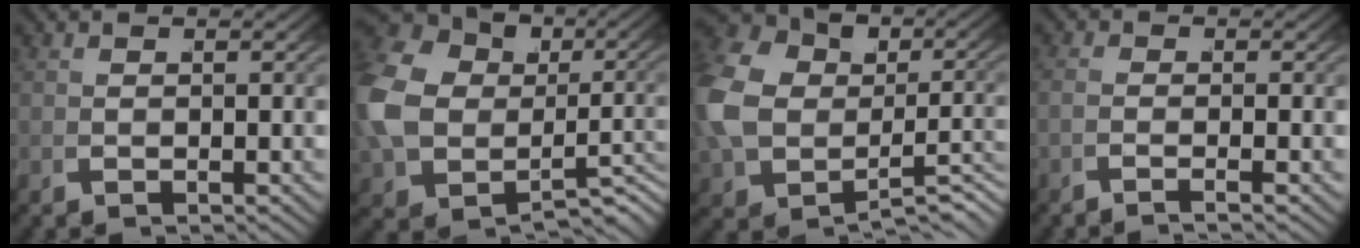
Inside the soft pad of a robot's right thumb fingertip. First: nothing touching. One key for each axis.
{"total": 12.1, "fx": -0.7, "fy": 9.6, "fz": 7.3, "tx": -0.186, "ty": -0.042, "tz": 0.012}
{"total": 10.0, "fx": -0.5, "fy": 7.8, "fz": 6.3, "tx": -0.150, "ty": -0.022, "tz": 0.006}
{"total": 1.2, "fx": -0.9, "fy": -0.4, "fz": 0.7, "tx": -0.016, "ty": -0.006, "tz": -0.017}